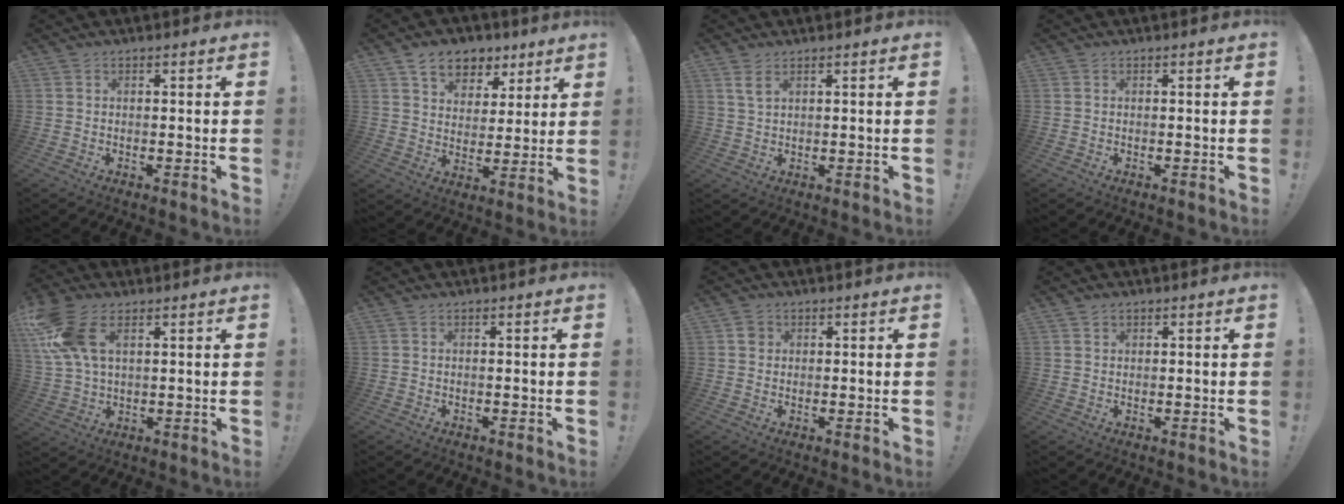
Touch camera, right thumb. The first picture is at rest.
{"total": 10.5, "force": [6.7, 7.1, 3.8], "torque": [-0.052, -0.041, 0.128]}
{"total": 3.4, "force": [2.0, 1.2, 2.5], "torque": [-0.037, -0.013, 0.034]}
{"total": 0.0}
{"total": 14.2, "force": [5.9, 8.0, 10.2], "torque": [-0.203, -0.014, 0.111]}
{"total": 0.0}
{"total": 2.3, "force": [0.7, 2.1, 0.6], "torque": [0.001, 0.000, 0.012]}
{"total": 1.1, "force": [0.8, 0.8, 0.2], "torque": [0.005, -0.003, 0.013]}